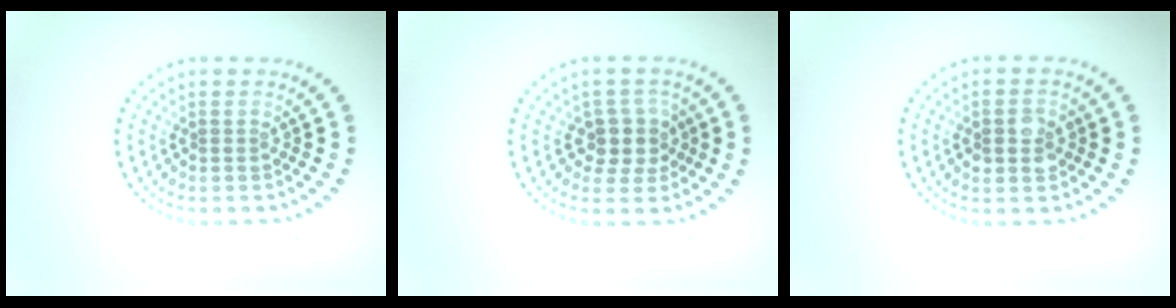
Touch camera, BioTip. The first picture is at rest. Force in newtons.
{"total": 2.8, "press": 2.5, "slide": 1.2}
{"total": 2.7, "press": 2.7, "slide": 0.2}